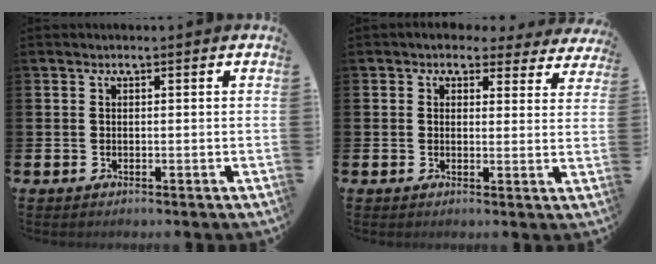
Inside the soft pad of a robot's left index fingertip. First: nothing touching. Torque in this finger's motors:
{"motor_torque": [1.14, -1.00, 0.49, 0.04]}